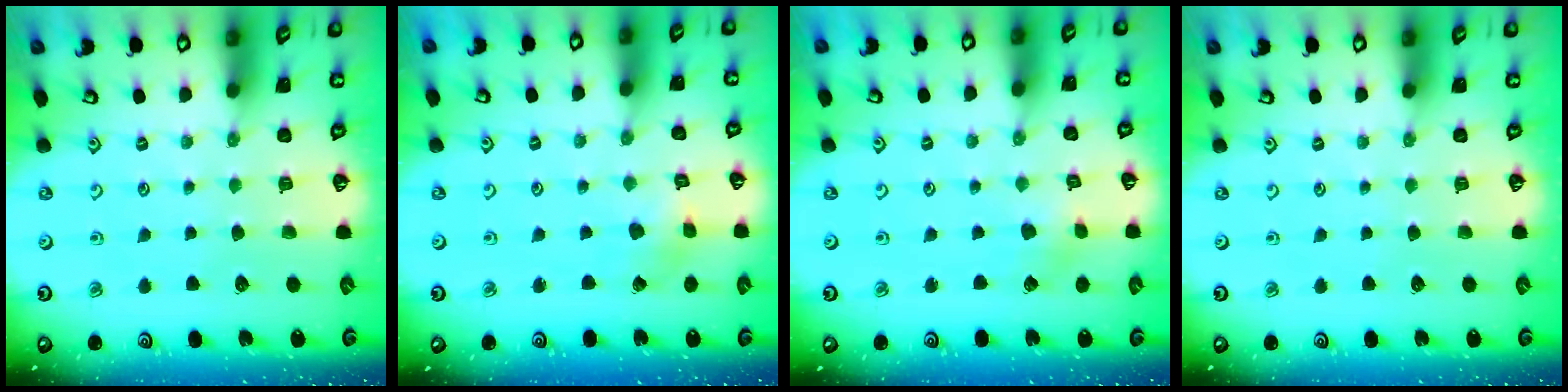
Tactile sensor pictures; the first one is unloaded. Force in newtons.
{"total": 2.3, "press": 2.3, "slide": 0.1}
{"total": 1.9, "press": 1.9, "slide": 0.2}
{"total": 0.0}